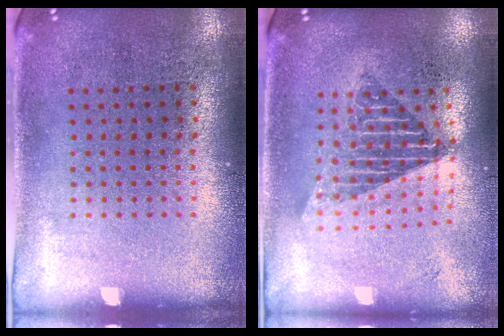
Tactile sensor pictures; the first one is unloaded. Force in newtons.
{"total": 1.7, "press": 1.4, "slide": 1.1}